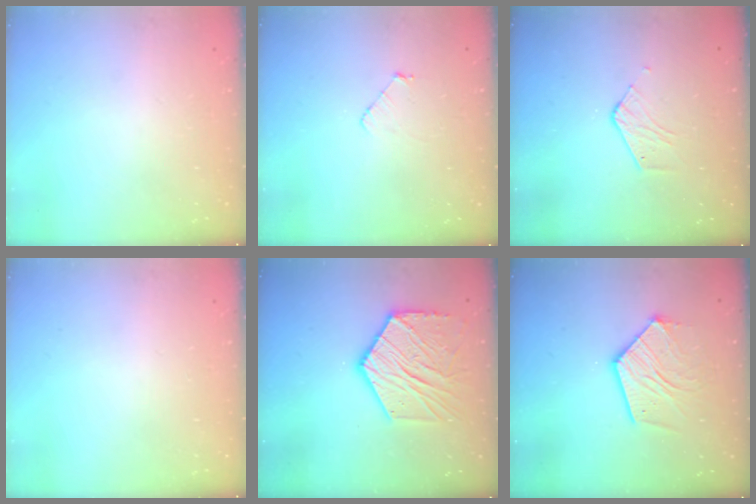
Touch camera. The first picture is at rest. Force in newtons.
{"total": 3.8, "press": 3.8, "slide": 0.3}
{"total": 3.7, "press": 3.7, "slide": 0.3}
{"total": 0.0}
{"total": 16.2, "press": 16.1, "slide": 1.4}
{"total": 13.8, "press": 13.7, "slide": 1.2}